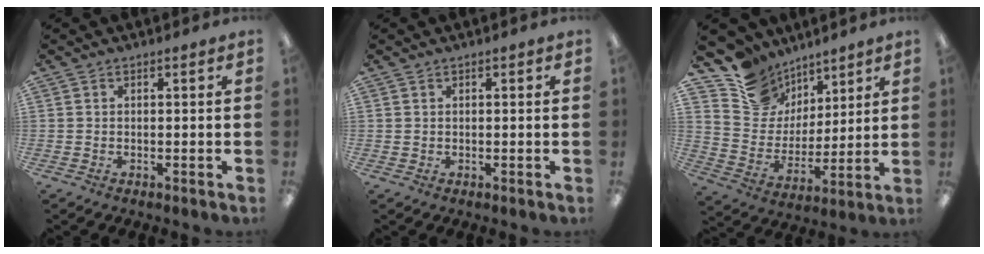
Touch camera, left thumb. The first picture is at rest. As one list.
[{"total": 0.7, "force": [0.3, 0.6, -0.1], "torque": [0.001, 0.005, 0.005]}, {"total": 14.3, "force": [10.2, 9.7, 2.3], "torque": [-0.060, -0.081, 0.201]}]